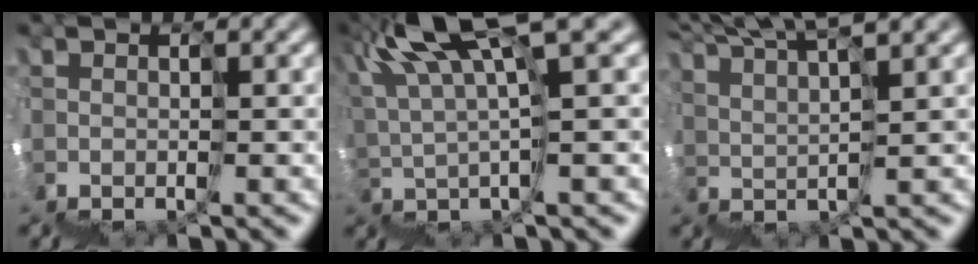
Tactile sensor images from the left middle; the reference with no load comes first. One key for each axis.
{"total": 7.1, "fx": 4.4, "fy": 0.7, "fz": 5.5, "tx": -0.115, "ty": 0.029, "tz": 0.082}
{"total": 7.3, "fx": 6.7, "fy": 0.3, "fz": 2.9, "tx": -0.057, "ty": 0.026, "tz": 0.109}